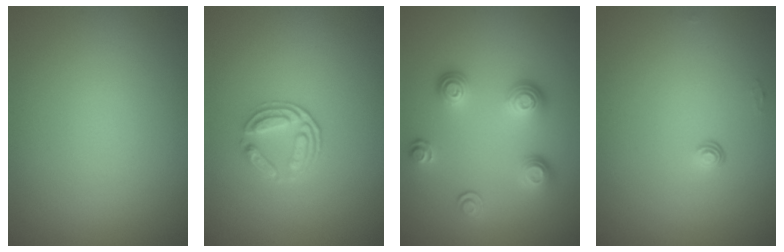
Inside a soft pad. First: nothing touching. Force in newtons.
{"total": 2.4, "press": 1.9, "slide": 1.5}
{"total": 3.4, "press": 2.7, "slide": 2.1}
{"total": 0.6, "press": 0.4, "slide": 0.5}